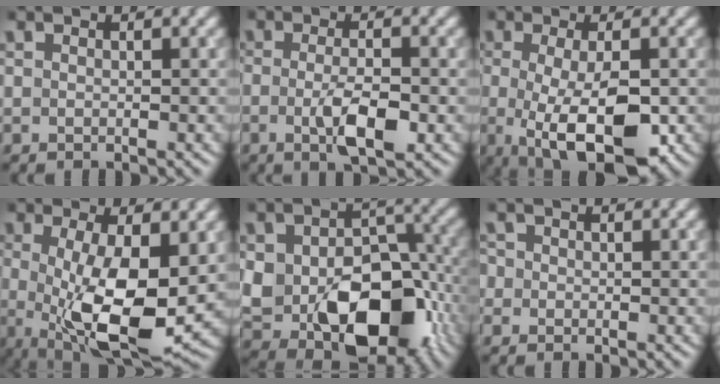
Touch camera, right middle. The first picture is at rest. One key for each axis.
{"total": 3.9, "fx": -1.1, "fy": 1.1, "fz": 3.5, "tx": -0.070, "ty": -0.008, "tz": -0.020}
{"total": 8.1, "fx": -1.8, "fy": 2.7, "fz": 7.4, "tx": -0.133, "ty": -0.021, "tz": -0.022}
{"total": 10.8, "fx": -1.0, "fy": 4.0, "fz": 10.0, "tx": -0.179, "ty": -0.030, "tz": -0.006}
{"total": 13.6, "fx": -3.3, "fy": 9.0, "fz": 9.7, "tx": -0.148, "ty": -0.023, "tz": -0.047}
{"total": 0.8, "fx": -0.2, "fy": 0.8, "fz": 0.1, "tx": 0.002, "ty": -0.003, "tz": -0.009}